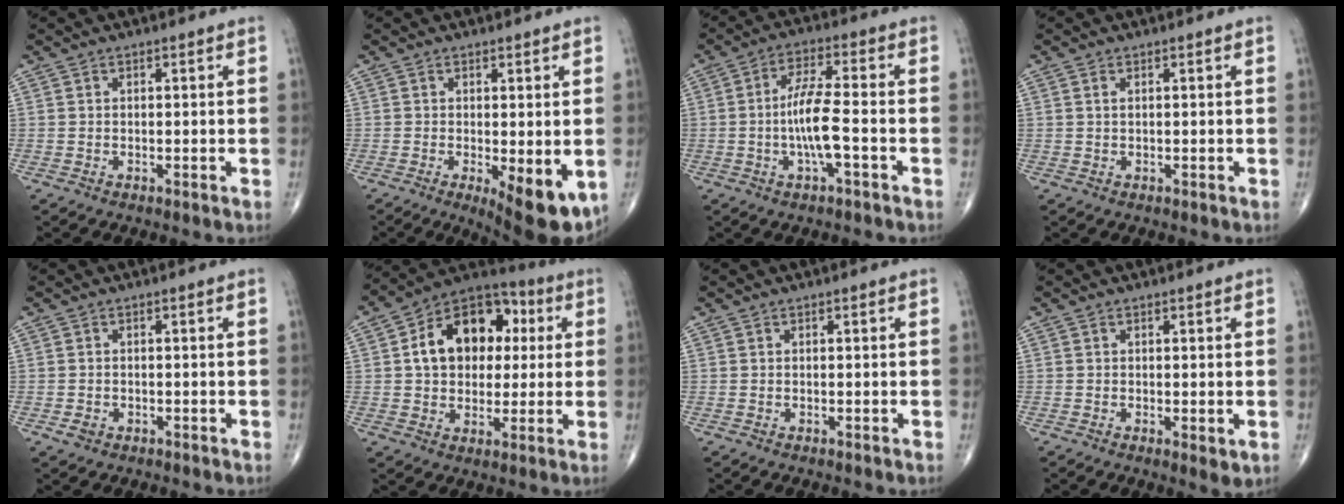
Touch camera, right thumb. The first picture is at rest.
{"total": 9.6, "force": [-2.6, 3.3, 8.7], "torque": [-0.115, -0.023, -0.030]}
{"total": 8.4, "force": [-2.0, 1.7, 7.9], "torque": [-0.159, 0.021, -0.041]}
{"total": 0.8, "force": [0.3, 0.3, 0.6], "torque": [-0.015, 0.005, 0.007]}
{"total": 1.6, "force": [-0.7, 1.3, 0.7], "torque": [-0.007, 0.005, -0.009]}
{"total": 17.1, "force": [3.1, 12.1, 11.8], "torque": [-0.147, 0.019, 0.042]}
{"total": 0.0}
{"total": 2.4, "force": [-0.2, 0.7, 2.2], "torque": [-0.033, -0.010, -0.003]}